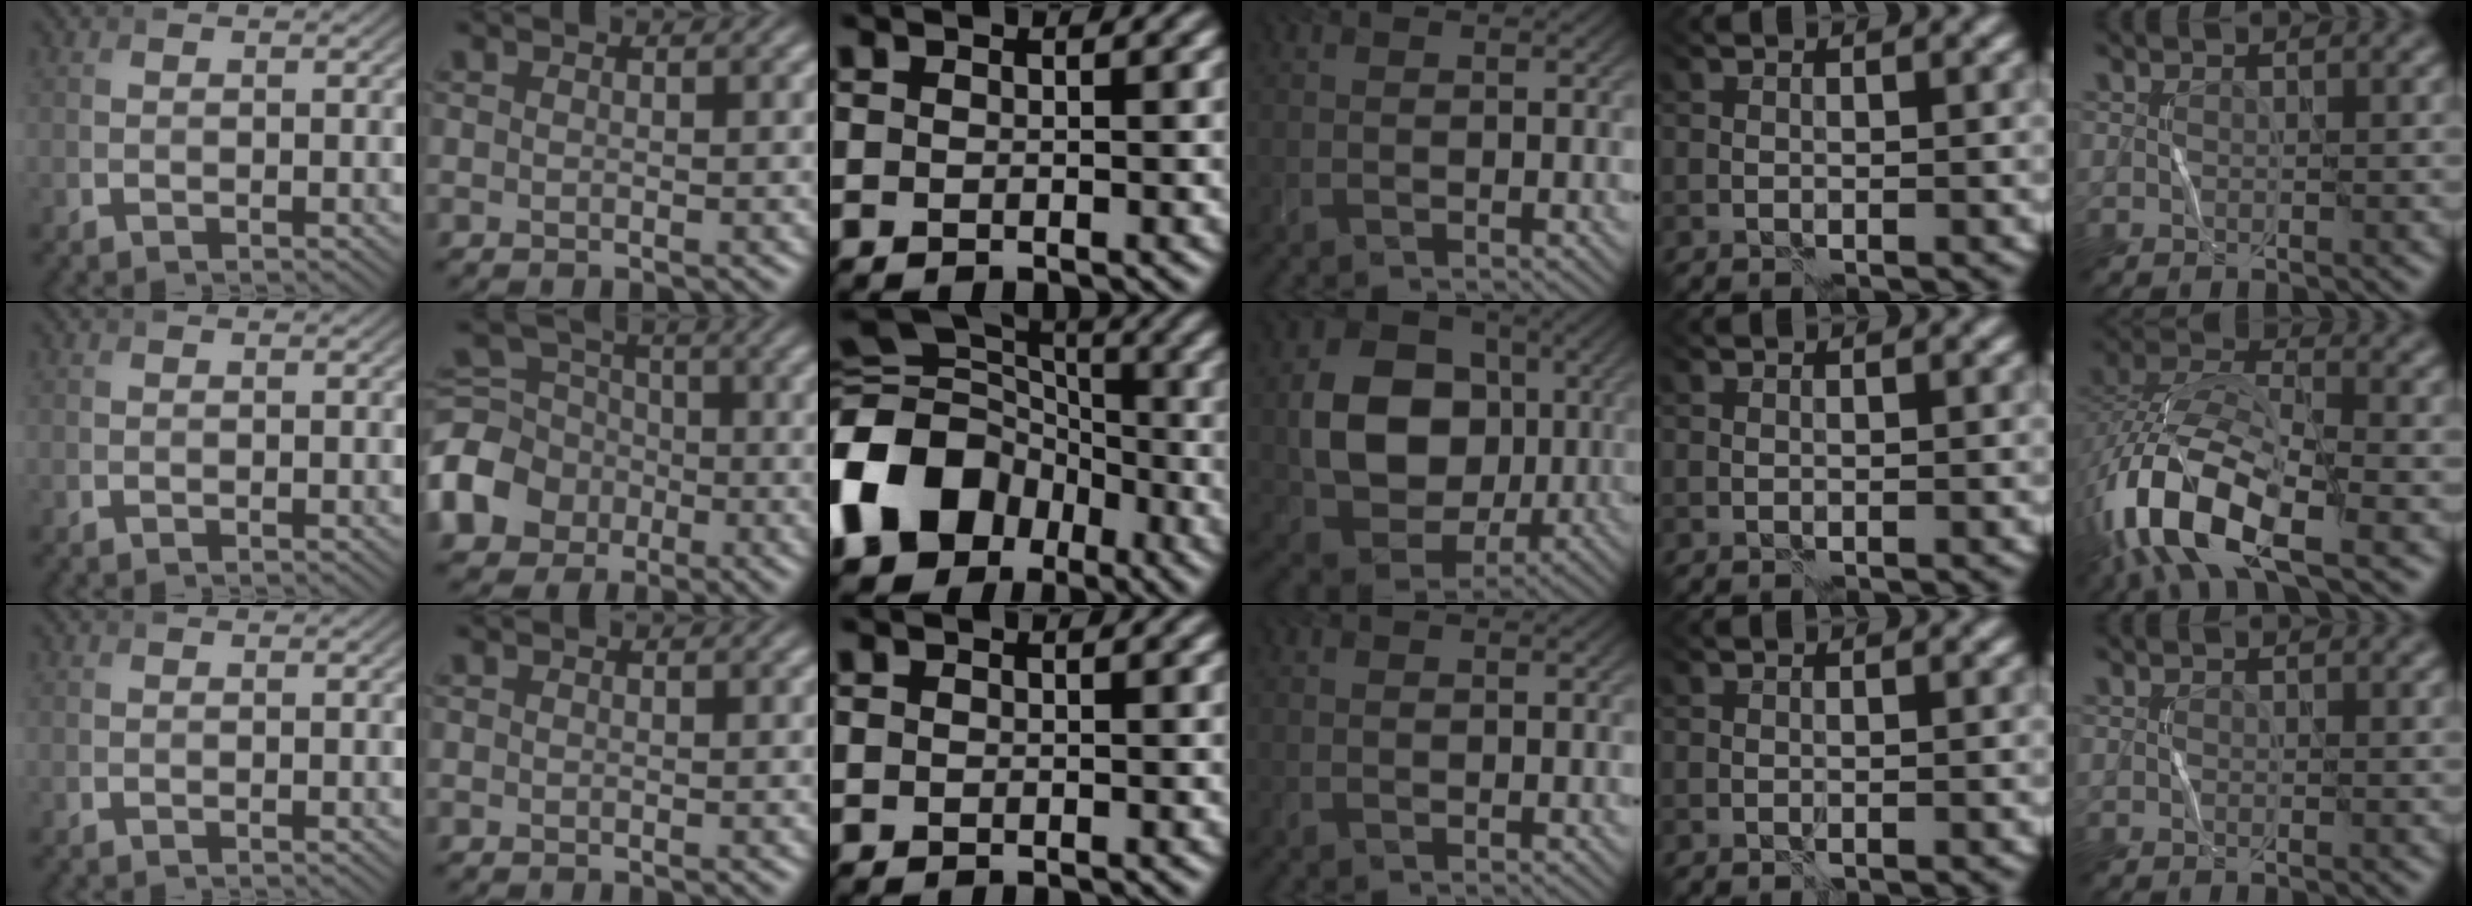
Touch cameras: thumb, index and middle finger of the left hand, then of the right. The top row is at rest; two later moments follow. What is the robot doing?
{"motion": "wrap", "object": "cellophane"}